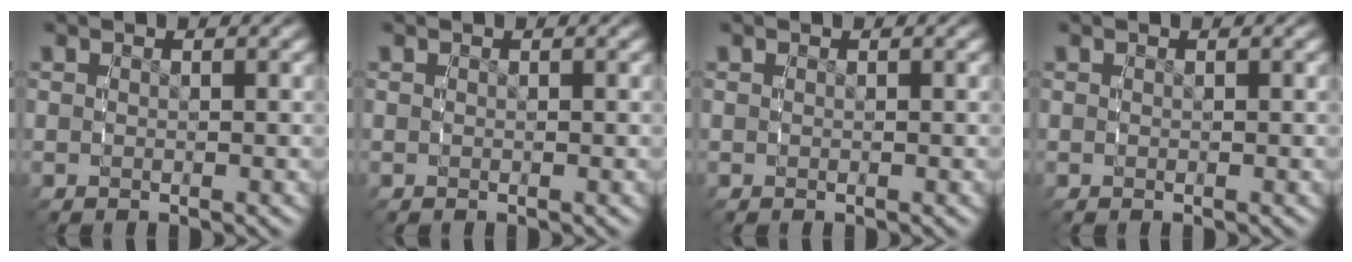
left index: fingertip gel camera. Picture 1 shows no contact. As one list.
[{"total": 0.0}, {"total": 0.0}, {"total": 0.0}]